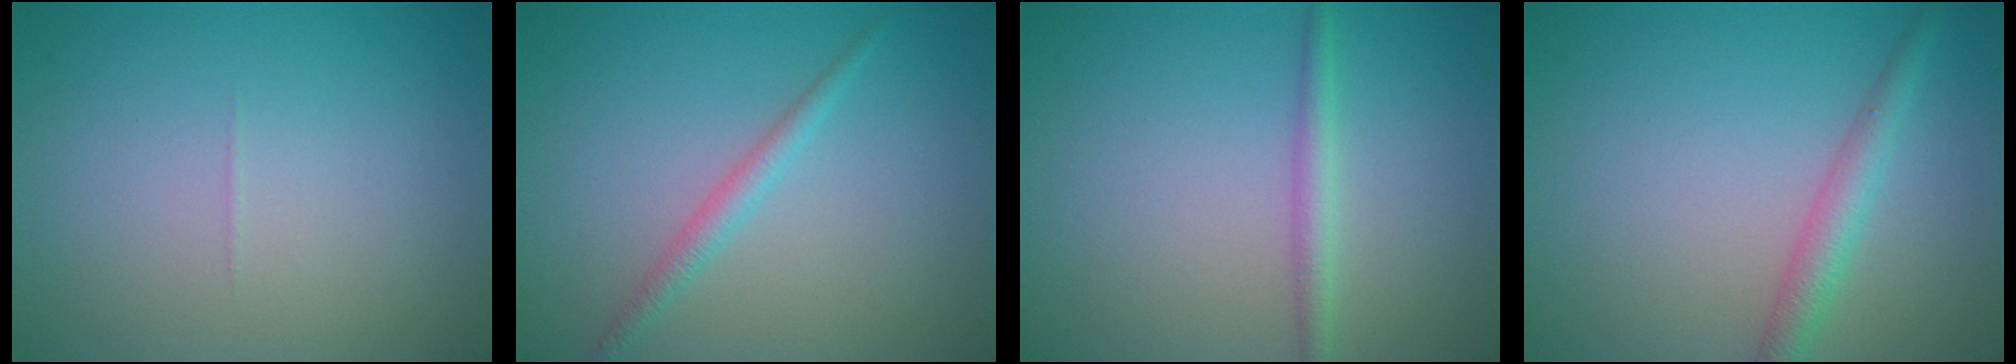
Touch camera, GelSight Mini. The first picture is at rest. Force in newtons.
{"total": 1.6, "press": 1.6, "slide": 0.1}
{"total": 1.7, "press": 1.7, "slide": 0.1}
{"total": 2.6, "press": 2.6, "slide": 0.1}